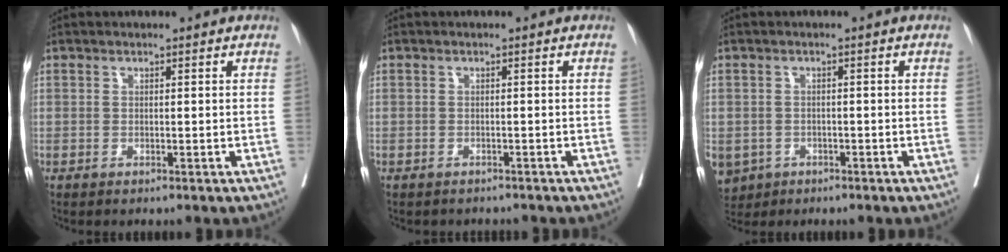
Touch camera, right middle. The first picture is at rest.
{"total": 2.9, "force": [-2.6, 1.1, 0.4], "torque": [-0.010, -0.002, -0.035]}
{"total": 7.6, "force": [-3.7, 6.2, 2.4], "torque": [-0.068, -0.001, -0.053]}